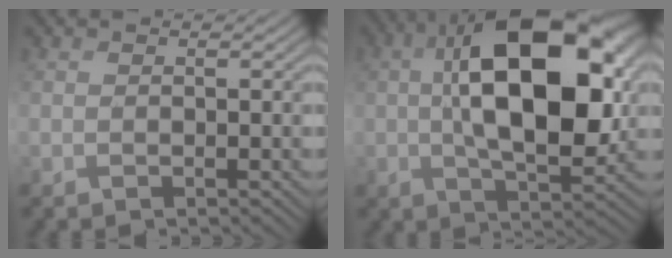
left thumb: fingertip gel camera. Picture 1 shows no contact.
{"total": 17.7, "force": [2.1, 9.4, 14.9], "torque": [-0.258, -0.007, 0.041]}